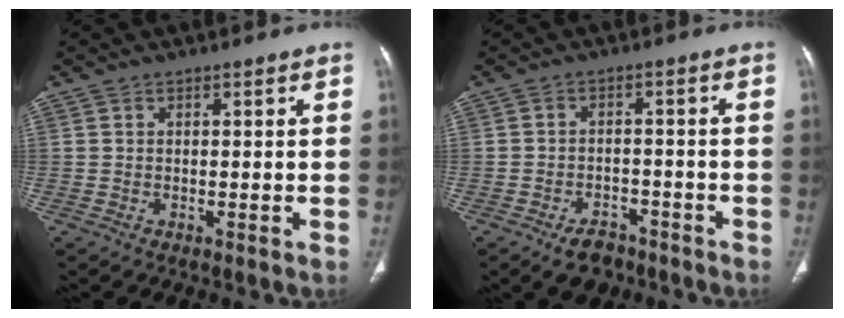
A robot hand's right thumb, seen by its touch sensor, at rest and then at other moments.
{"total": 5.8, "force": [-4.1, 3.4, 2.2], "torque": [-0.024, 0.023, -0.060]}